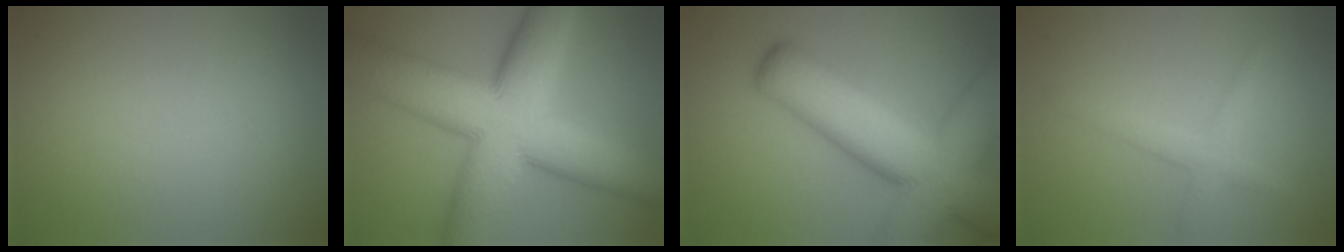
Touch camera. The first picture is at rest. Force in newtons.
{"total": 15.3, "press": 15.3, "slide": 0.4}
{"total": 14.0, "press": 14.0, "slide": 0.9}
{"total": 2.3, "press": 2.3, "slide": 0.1}